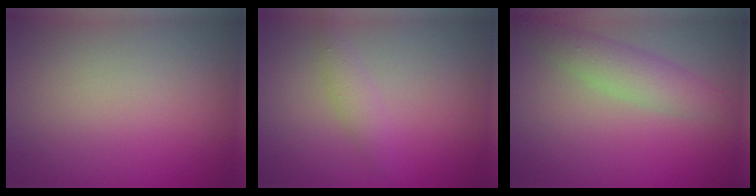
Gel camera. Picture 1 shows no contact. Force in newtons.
{"total": 1.6, "press": 1.6, "slide": 0.1}
{"total": 3.4, "press": 3.4, "slide": 0.0}